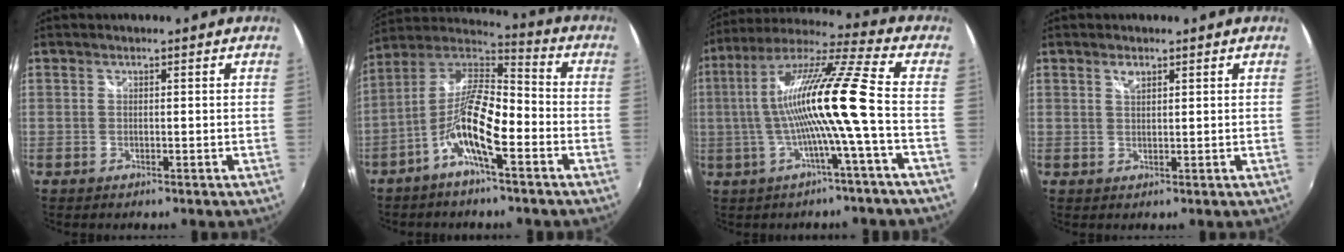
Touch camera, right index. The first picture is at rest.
{"total": 12.4, "force": [-5.3, 3.0, 10.8], "torque": [-0.215, 0.006, -0.106]}
{"total": 15.0, "force": [-2.1, -1.8, 14.7], "torque": [-0.260, 0.002, -0.037]}
{"total": 1.6, "force": [1.0, 0.8, 1.0], "torque": [-0.015, 0.002, 0.019]}